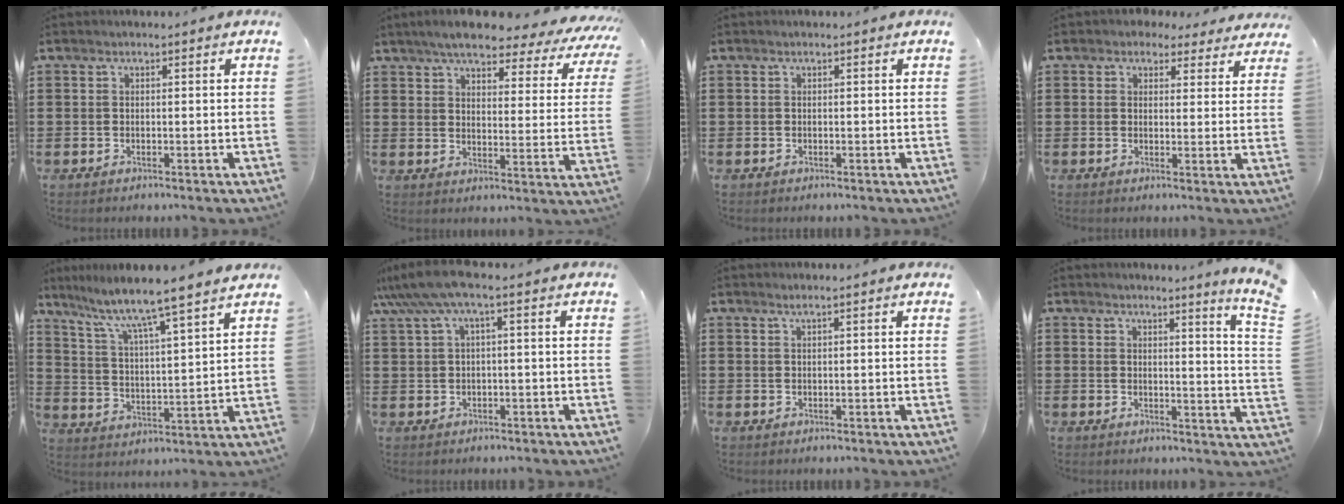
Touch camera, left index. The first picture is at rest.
{"total": 6.1, "force": [5.4, 0.9, 2.8], "torque": [-0.072, -0.031, 0.087]}
{"total": 0.0}
{"total": 3.0, "force": [2.6, 1.4, 0.5], "torque": [-0.014, -0.002, 0.047]}
{"total": 6.8, "force": [5.8, -0.8, 3.4], "torque": [-0.092, -0.046, 0.090]}
{"total": 5.4, "force": [1.5, 0.5, 5.2], "torque": [-0.115, -0.009, 0.023]}
{"total": 0.8, "force": [0.6, -0.1, 0.6], "torque": [-0.012, -0.002, 0.010]}
{"total": 3.1, "force": [2.6, -1.4, 1.0], "torque": [-0.023, -0.028, 0.040]}